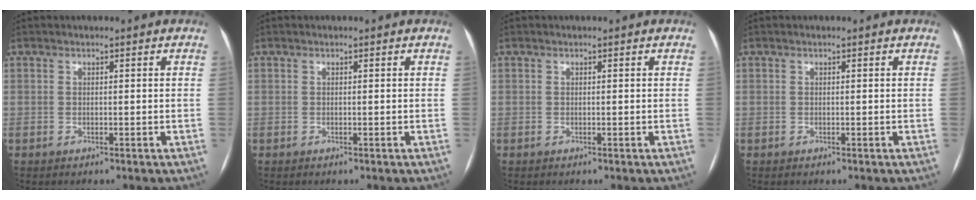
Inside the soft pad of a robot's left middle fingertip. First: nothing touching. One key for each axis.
{"total": 0.0}
{"total": 0.0}
{"total": 0.0}